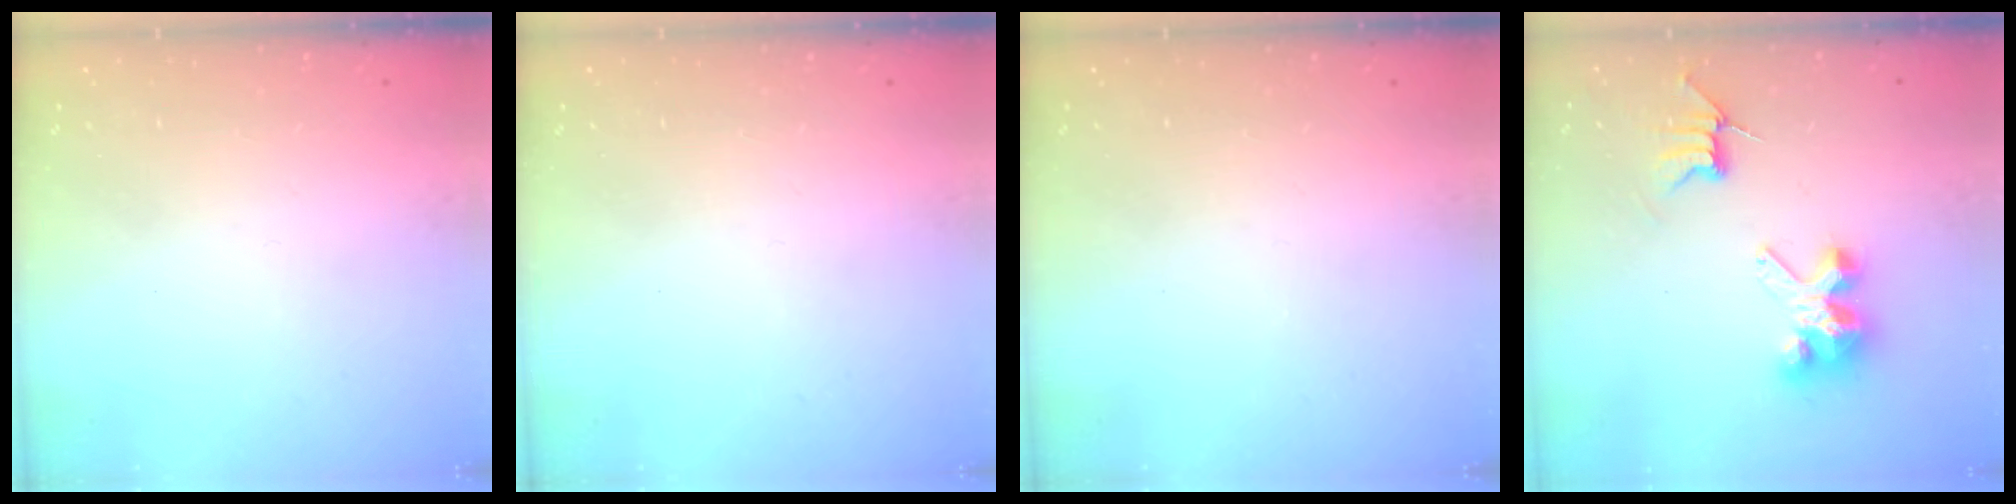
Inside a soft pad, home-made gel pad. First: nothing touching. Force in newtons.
{"total": 0.0}
{"total": 0.0}
{"total": 8.3, "press": 8.3, "slide": 0.5}